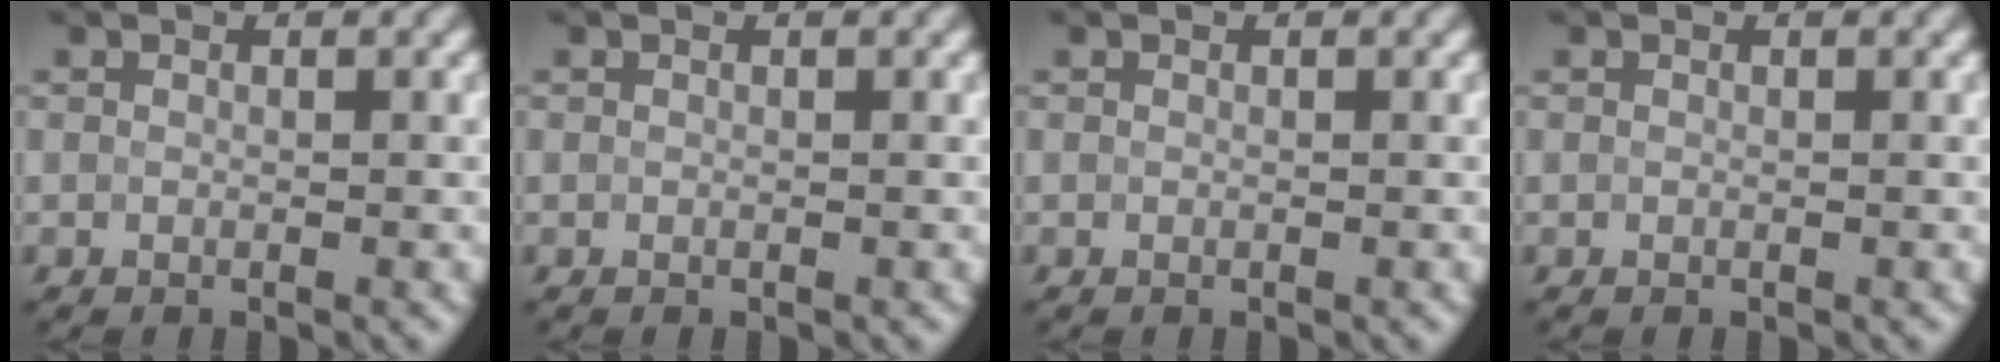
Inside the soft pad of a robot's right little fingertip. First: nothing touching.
{"total": 0.0}
{"total": 0.0}
{"total": 0.0}